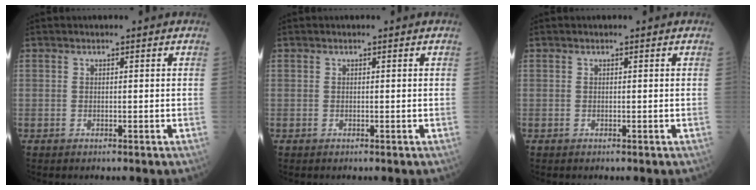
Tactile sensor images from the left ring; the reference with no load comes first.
{"total": 0.0}
{"total": 0.0}